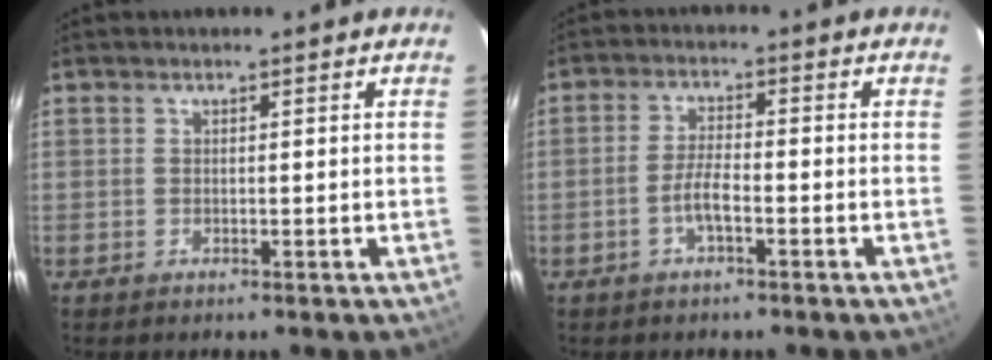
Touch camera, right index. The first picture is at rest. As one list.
[{"total": 3.7, "force": [-1.9, 0.8, 3.1], "torque": [-0.071, 0.006, -0.036]}]